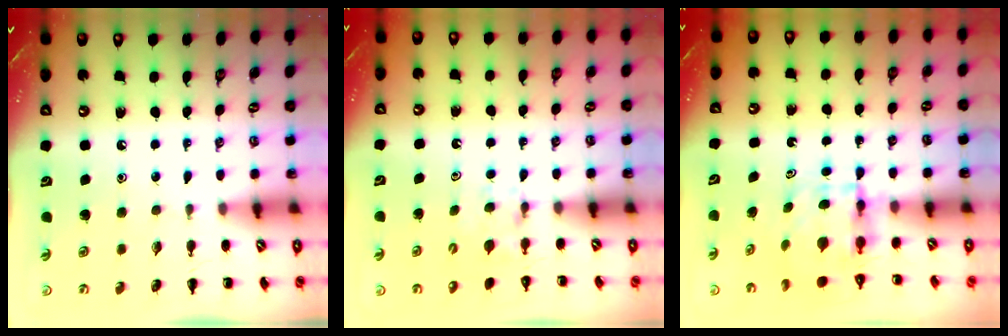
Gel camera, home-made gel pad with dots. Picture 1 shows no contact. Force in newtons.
{"total": 3.3, "press": 3.0, "slide": 1.3}
{"total": 4.6, "press": 4.5, "slide": 0.6}